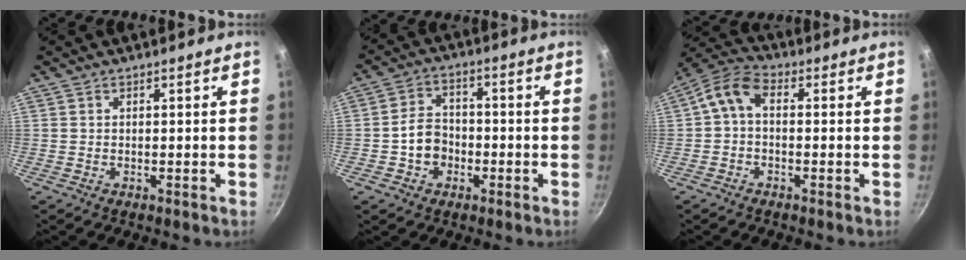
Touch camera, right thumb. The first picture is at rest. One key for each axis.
{"total": 6.7, "fx": -1.9, "fy": 5.3, "fz": 3.5, "tx": -0.035, "ty": 0.023, "tz": -0.040}
{"total": 6.2, "fx": 0.0, "fy": 4.1, "fz": 4.7, "tx": -0.100, "ty": 0.026, "tz": -0.017}